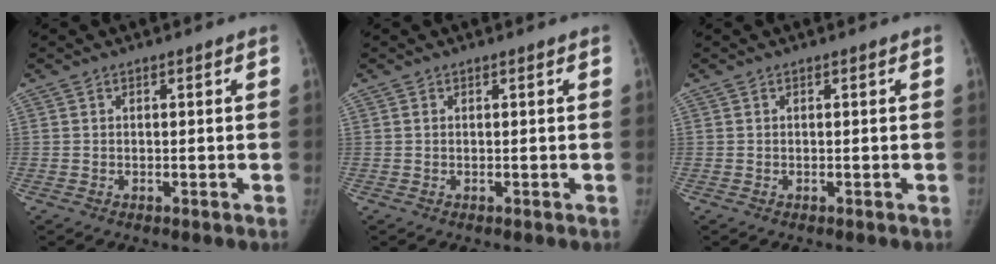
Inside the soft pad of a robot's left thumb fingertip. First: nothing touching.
{"total": 0.0}
{"total": 0.0}